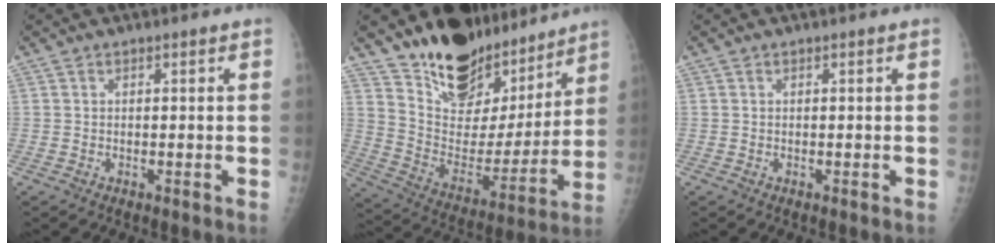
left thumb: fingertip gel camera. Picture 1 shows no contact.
{"total": 20.8, "force": [17.0, 9.7, 7.0], "torque": [-0.059, -0.120, 0.275]}
{"total": 0.0}